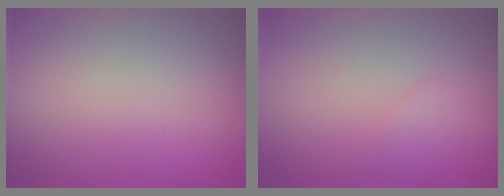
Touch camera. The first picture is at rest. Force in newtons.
{"total": 1.1, "press": 1.1, "slide": 0.0}